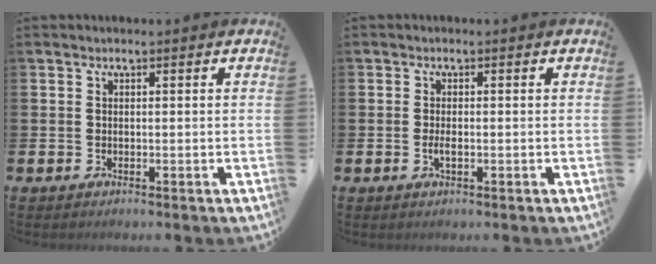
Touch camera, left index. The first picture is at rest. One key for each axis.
{"total": 1.4, "fx": -0.3, "fy": 0.5, "fz": 1.3, "tx": -0.023, "ty": 0.000, "tz": -0.006}